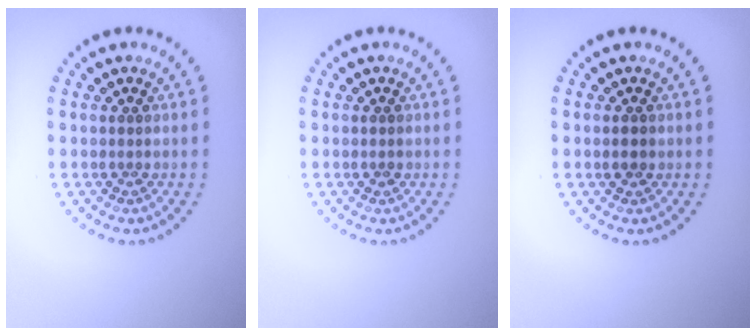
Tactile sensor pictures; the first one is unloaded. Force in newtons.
{"total": 0.9, "press": 0.9, "slide": 0.1}
{"total": 0.7, "press": 0.7, "slide": 0.1}